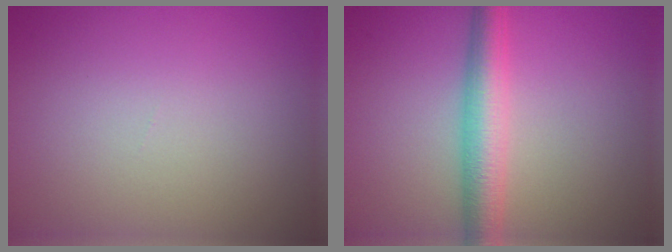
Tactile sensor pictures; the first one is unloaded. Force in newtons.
{"total": 4.8, "press": 4.8, "slide": 0.2}